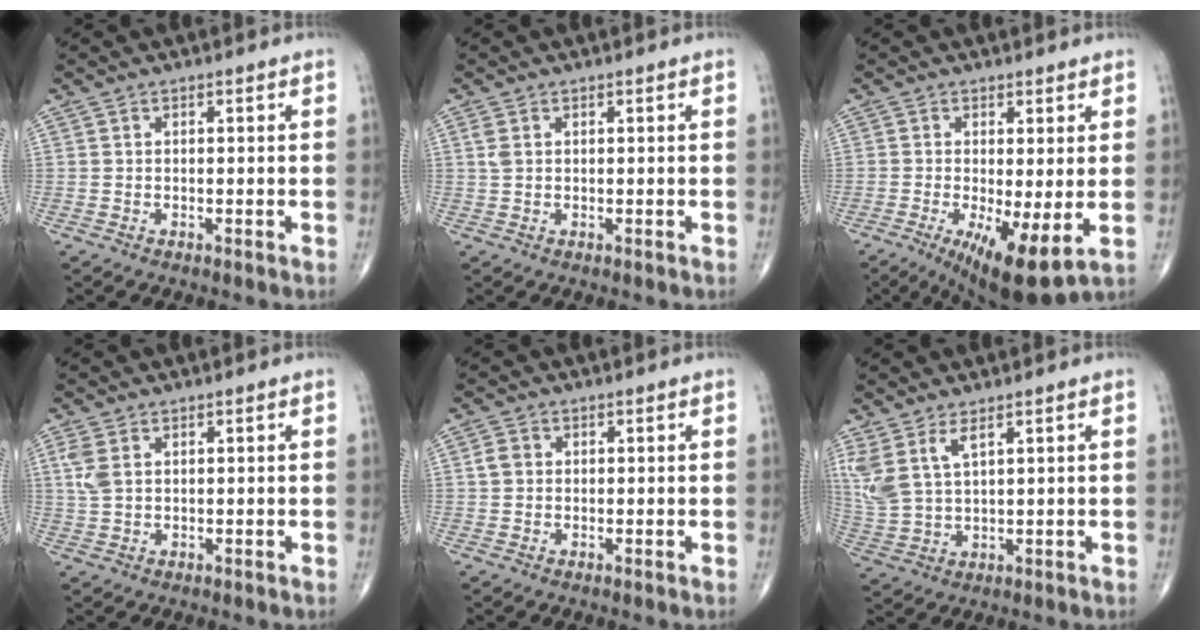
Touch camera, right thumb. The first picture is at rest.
{"total": 1.6, "force": [0.6, 1.0, 1.2], "torque": [-0.033, 0.008, 0.016]}
{"total": 10.6, "force": [-2.2, 2.8, 10.0], "torque": [-0.162, -0.024, -0.028]}
{"total": 3.7, "force": [1.3, 2.1, 2.7], "torque": [-0.072, 0.005, 0.031]}
{"total": 2.3, "force": [0.3, 2.0, 1.1], "torque": [-0.017, 0.008, 0.005]}
{"total": 8.4, "force": [4.4, 3.7, 6.2], "torque": [-0.147, -0.013, 0.101]}